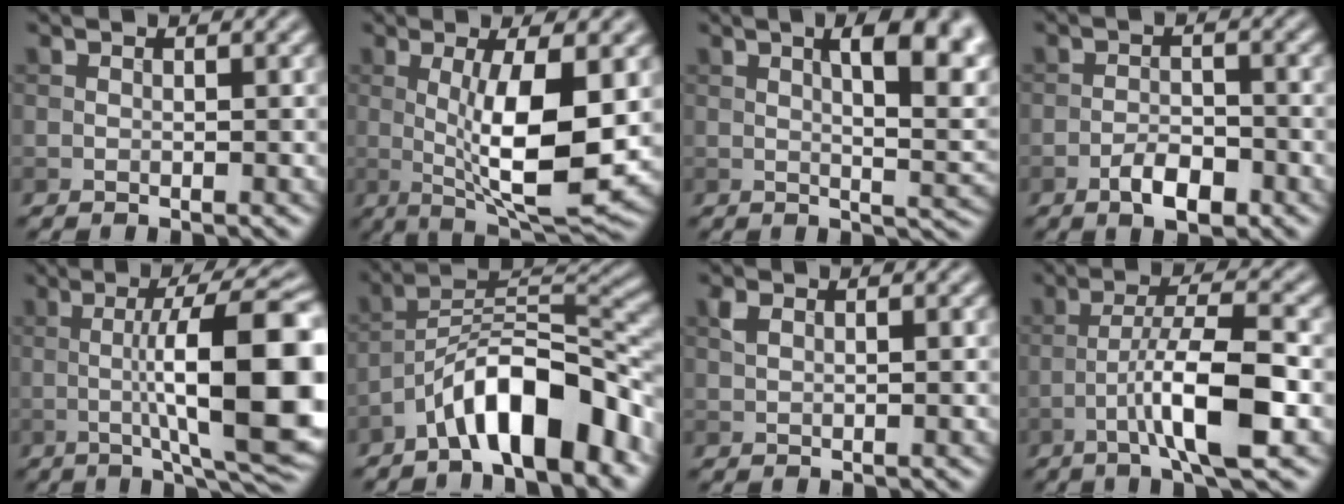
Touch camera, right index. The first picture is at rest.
{"total": 9.3, "force": [0.2, 2.4, 9.0], "torque": [-0.141, -0.012, 0.010]}
{"total": 10.2, "force": [3.3, 3.8, 8.9], "torque": [-0.086, 0.013, 0.039]}
{"total": 3.4, "force": [-1.9, 1.4, 2.4], "torque": [-0.038, 0.005, -0.037]}
{"total": 14.2, "force": [-0.7, 3.3, 13.8], "torque": [-0.190, 0.007, -0.011]}
{"total": 9.6, "force": [-5.9, 2.9, 7.0], "torque": [-0.109, 0.019, -0.104]}
{"total": 1.4, "force": [0.4, 0.7, 1.1], "torque": [-0.026, 0.002, 0.011]}
{"total": 7.5, "force": [-2.8, 1.2, 6.9], "torque": [-0.116, 0.016, -0.052]}